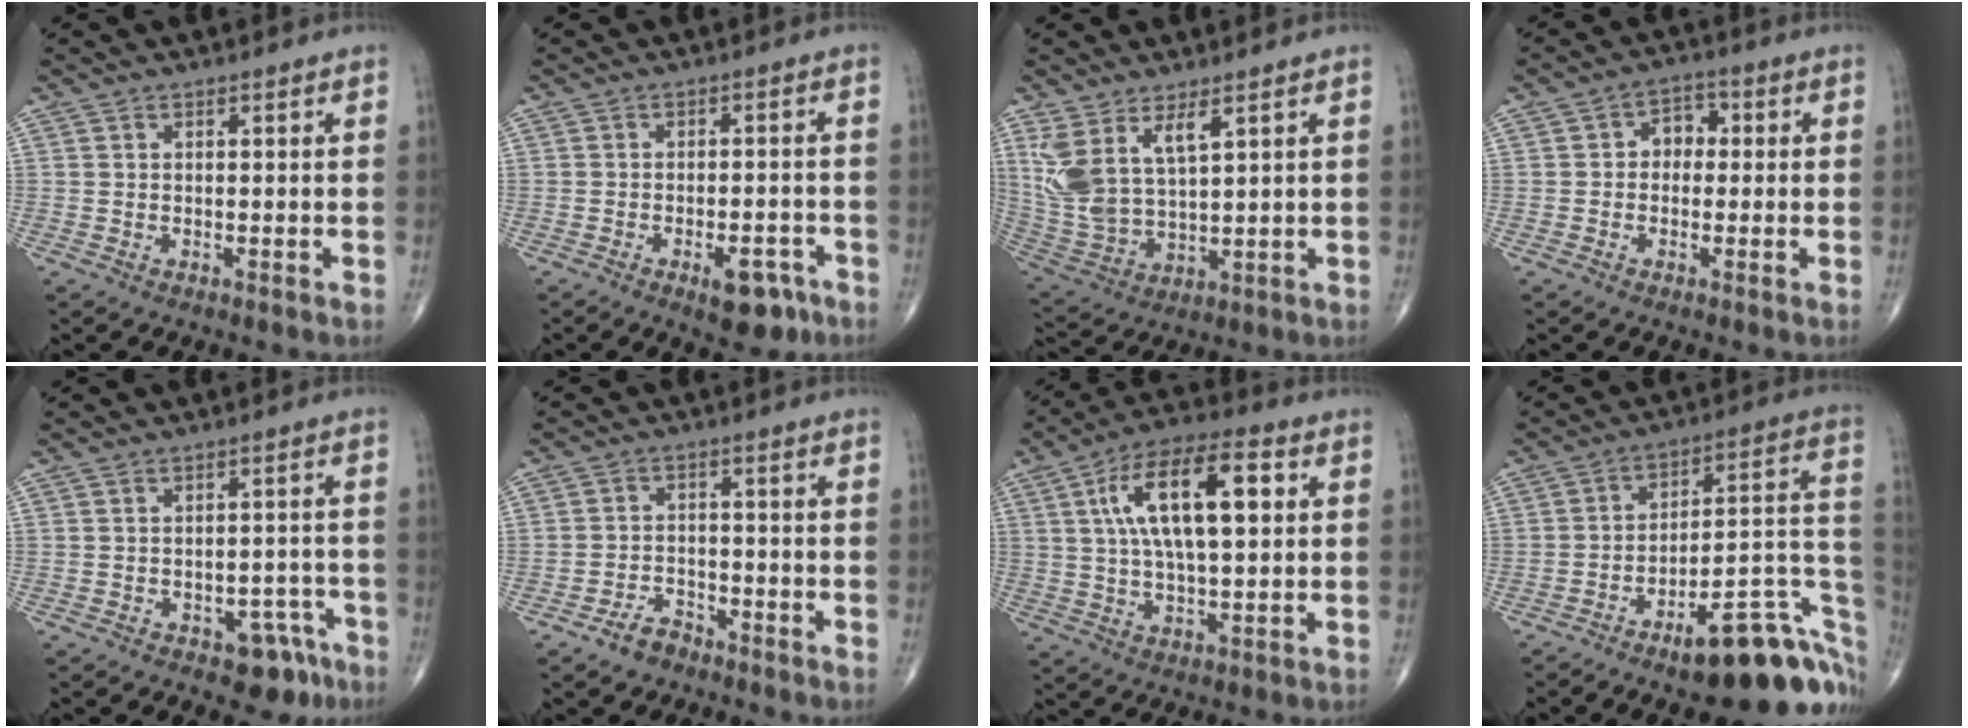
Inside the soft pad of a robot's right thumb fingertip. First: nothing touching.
{"total": 6.3, "force": [-3.5, 2.9, 4.4], "torque": [-0.041, 0.019, -0.042]}
{"total": 10.8, "force": [5.2, 4.5, 8.4], "torque": [-0.174, -0.025, 0.119]}
{"total": 4.6, "force": [0.0, 3.6, 2.8], "torque": [-0.018, 0.019, -0.010]}
{"total": 6.2, "force": [-3.7, 3.6, 3.6], "torque": [-0.013, 0.035, -0.042]}
{"total": 4.0, "force": [-3.0, 2.2, 1.3], "torque": [-0.017, 0.022, -0.052]}
{"total": 16.8, "force": [4.0, 6.6, 15.0], "torque": [-0.254, 0.015, 0.064]}
{"total": 21.4, "force": [-9.9, 7.2, 17.6], "torque": [-0.166, 0.080, -0.132]}